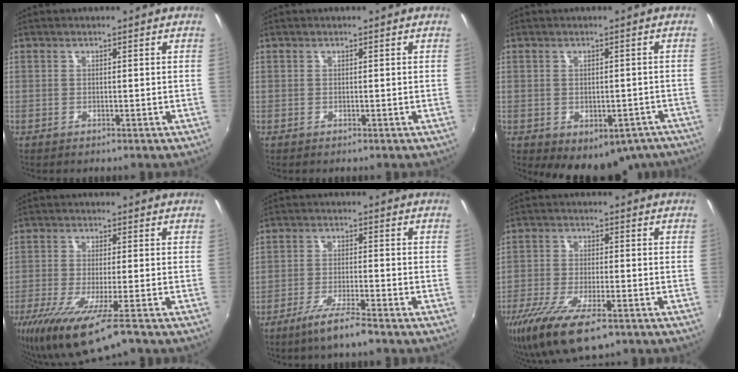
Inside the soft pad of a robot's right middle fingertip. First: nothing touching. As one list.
[{"total": 0.0}, {"total": 12.8, "force": [-8.0, 8.0, 5.9], "torque": [-0.093, 0.001, -0.076]}, {"total": 12.9, "force": [-8.4, 1.5, 9.7], "torque": [-0.199, -0.054, -0.144]}, {"total": 6.4, "force": [-4.8, 0.2, 4.2], "torque": [-0.096, -0.006, -0.087]}, {"total": 14.2, "force": [-8.8, 4.6, 10.1], "torque": [-0.219, -0.049, -0.155]}]